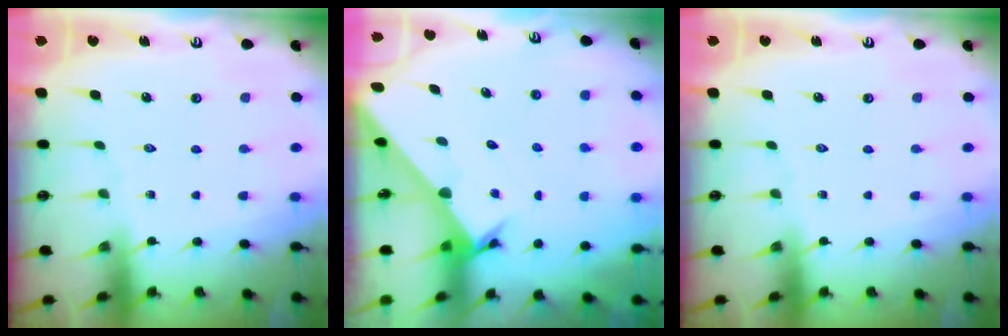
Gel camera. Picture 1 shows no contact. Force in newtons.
{"total": 2.8, "press": 2.8, "slide": 0.3}
{"total": 0.0}